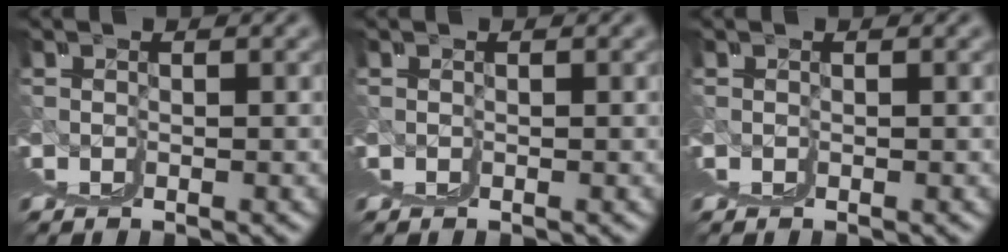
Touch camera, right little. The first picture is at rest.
{"total": 0.0}
{"total": 0.0}